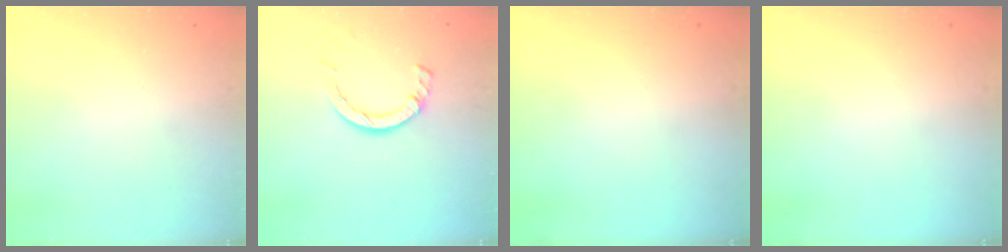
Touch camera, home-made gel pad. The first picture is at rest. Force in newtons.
{"total": 6.7, "press": 6.7, "slide": 0.9}
{"total": 0.0}
{"total": 0.0}